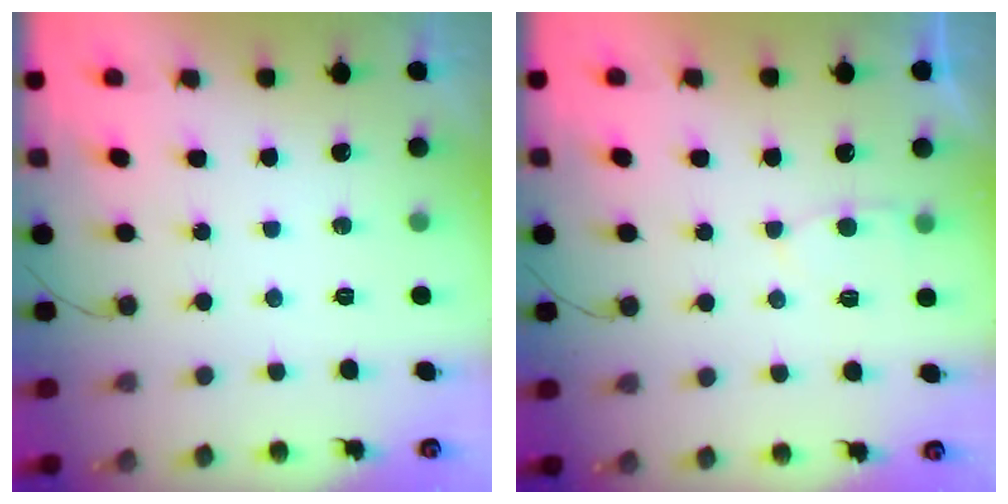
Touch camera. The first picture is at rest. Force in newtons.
{"total": 3.0, "press": 3.0, "slide": 0.4}